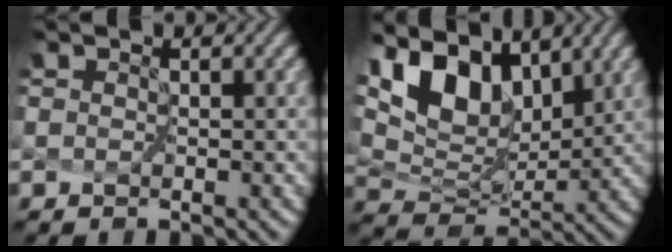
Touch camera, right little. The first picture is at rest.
{"total": 9.6, "force": [5.3, 4.8, 6.3], "torque": [-0.129, 0.011, 0.098]}